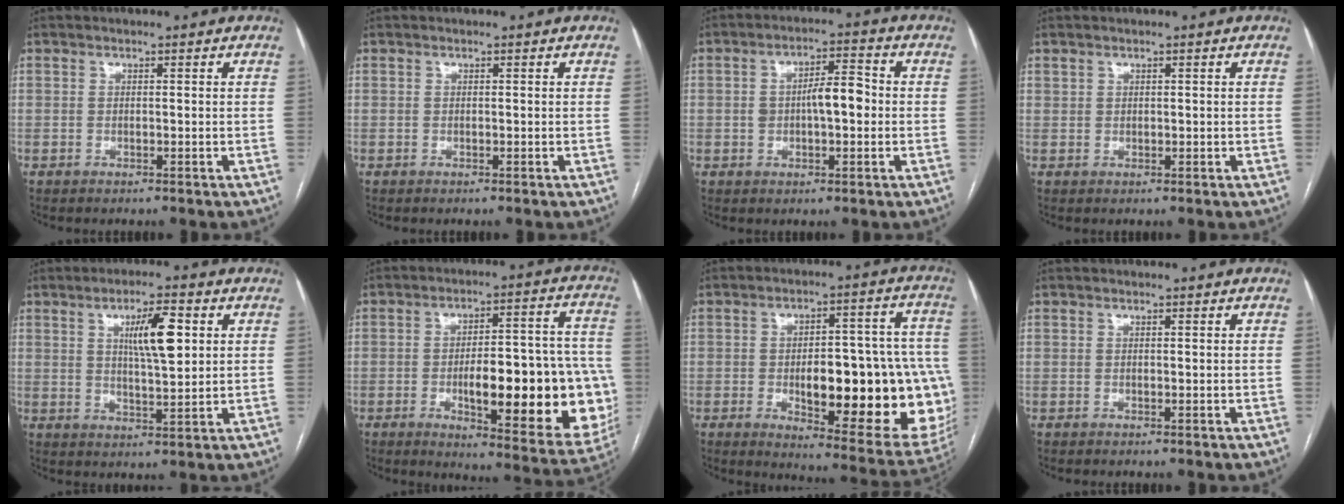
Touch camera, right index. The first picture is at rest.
{"total": 0.0}
{"total": 6.6, "force": [-0.1, 2.4, 6.2], "torque": [-0.106, 0.021, 0.000]}
{"total": 1.0, "force": [0.7, 0.7, 0.2], "torque": [0.004, 0.000, 0.013]}
{"total": 8.1, "force": [2.5, 1.7, 7.5], "torque": [-0.127, 0.005, 0.045]}
{"total": 22.9, "force": [-4.8, 6.1, 21.5], "torque": [-0.221, 0.023, -0.045]}
{"total": 24.8, "force": [-4.2, 7.9, 23.1], "torque": [-0.229, 0.022, -0.028]}
{"total": 0.0}